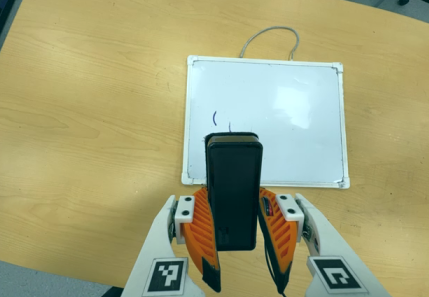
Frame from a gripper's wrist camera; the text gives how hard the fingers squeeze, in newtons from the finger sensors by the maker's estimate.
{"total": 8.4, "left": 6.9, "right": 10.0}